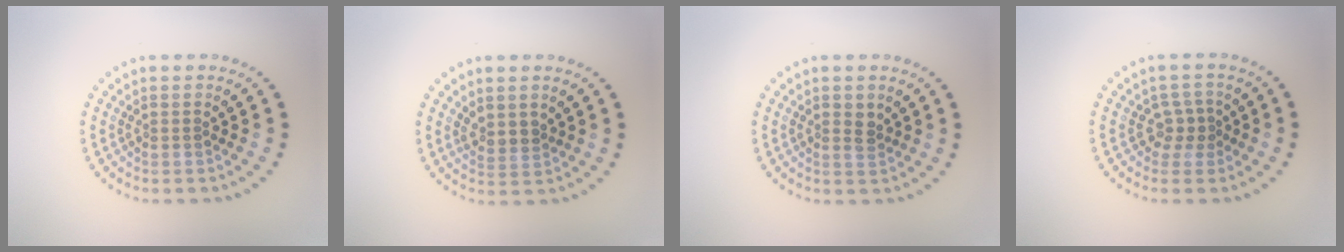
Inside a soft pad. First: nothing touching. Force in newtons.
{"total": 1.3, "press": 1.0, "slide": 0.8}
{"total": 1.3, "press": 1.3, "slide": 0.3}
{"total": 1.9, "press": 1.5, "slide": 1.1}